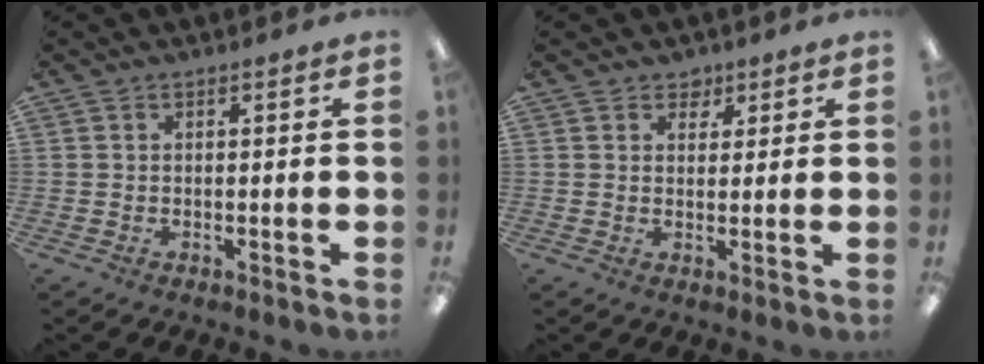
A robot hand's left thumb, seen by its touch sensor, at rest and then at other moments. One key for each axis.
{"total": 3.2, "fx": 2.3, "fy": 2.2, "fz": 0.4, "tx": 0.009, "ty": -0.010, "tz": 0.038}